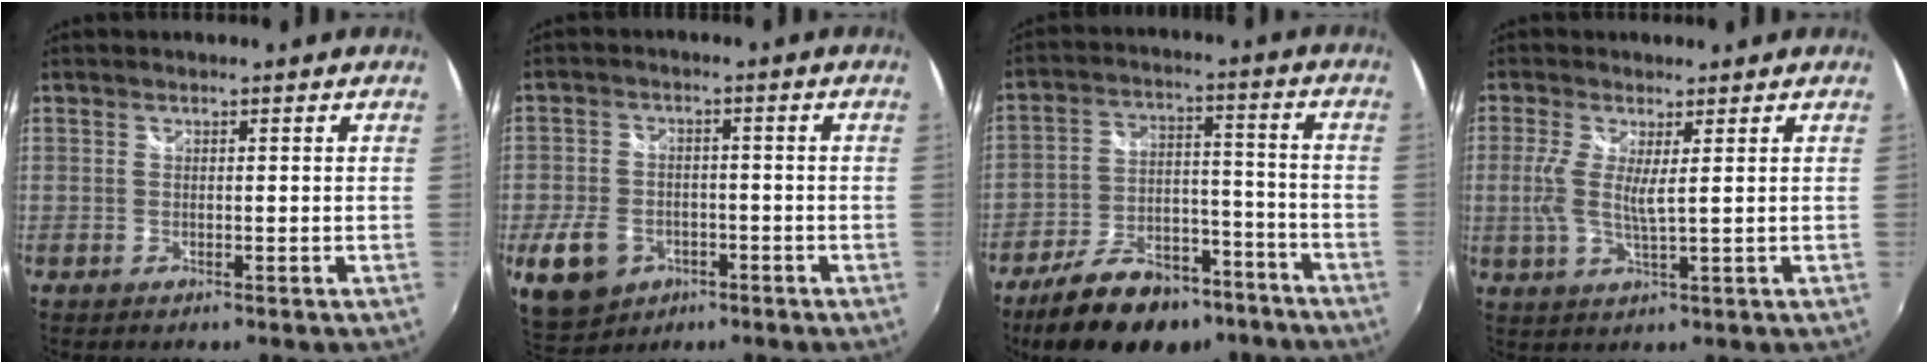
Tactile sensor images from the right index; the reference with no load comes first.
{"total": 10.8, "force": [-4.6, 8.2, 5.2], "torque": [-0.143, 0.001, -0.065]}
{"total": 19.0, "force": [-14.1, 9.0, 9.0], "torque": [-0.179, 0.019, -0.201]}
{"total": 4.9, "force": [0.8, 0.5, 4.8], "torque": [-0.106, -0.004, 0.010]}